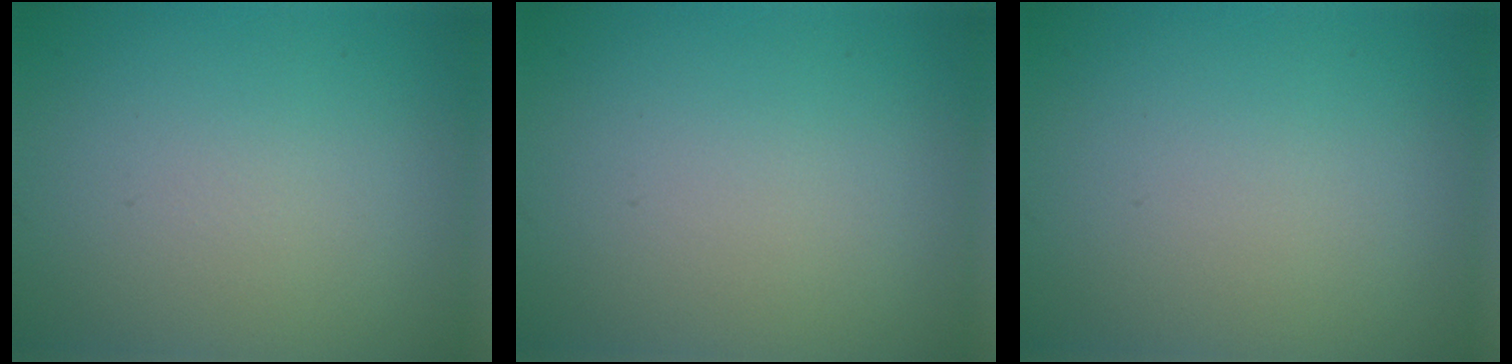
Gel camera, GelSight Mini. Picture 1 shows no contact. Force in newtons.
{"total": 0.0}
{"total": 0.0}